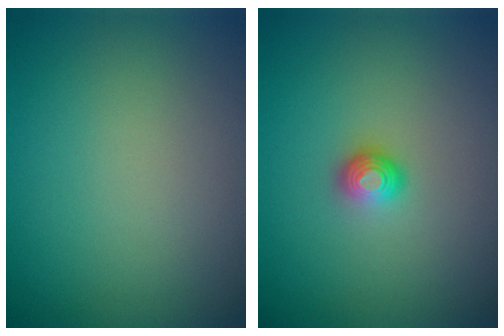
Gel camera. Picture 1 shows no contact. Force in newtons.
{"total": 1.5, "press": 1.1, "slide": 1.0}